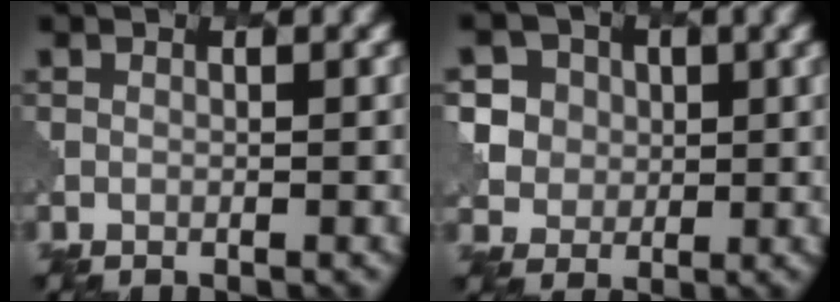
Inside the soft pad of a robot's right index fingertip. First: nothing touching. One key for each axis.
{"total": 5.8, "fx": 2.4, "fy": 5.1, "fz": 1.5, "tx": -0.027, "ty": 0.018, "tz": 0.034}